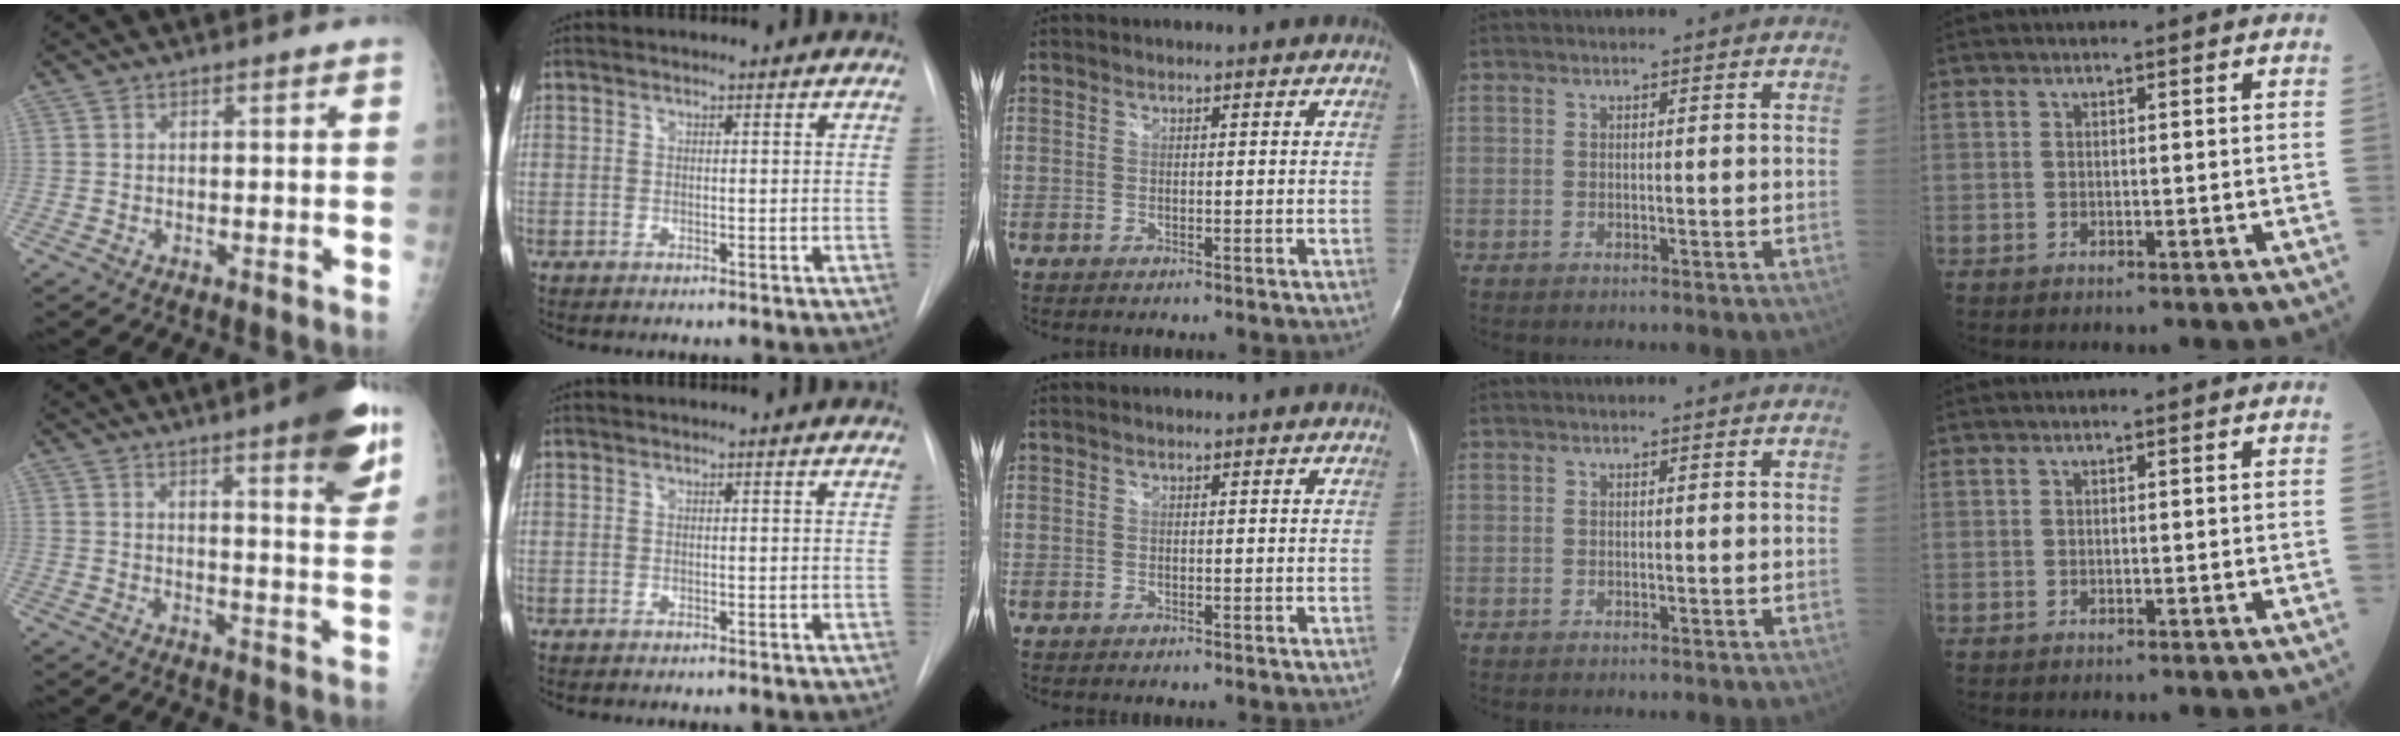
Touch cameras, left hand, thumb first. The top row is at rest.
{"thumb": {"total": 13.9, "force": [8.1, 2.5, 11.0], "torque": [-0.123, -0.038, 0.101]}}